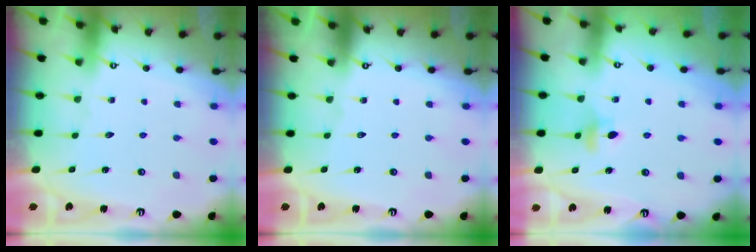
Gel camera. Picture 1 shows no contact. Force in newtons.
{"total": 0.0}
{"total": 5.0, "press": 4.9, "slide": 0.7}